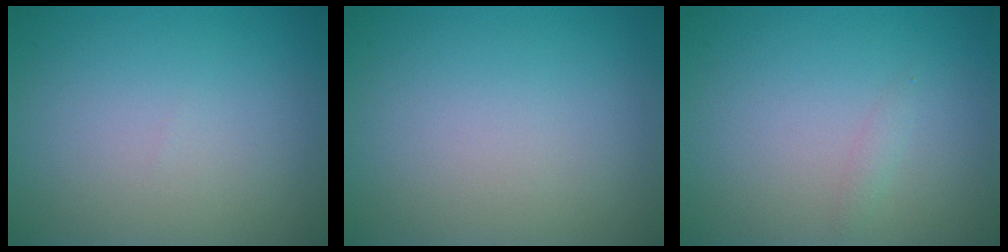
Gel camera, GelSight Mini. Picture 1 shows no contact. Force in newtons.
{"total": 0.0}
{"total": 0.7, "press": 0.7, "slide": 0.0}